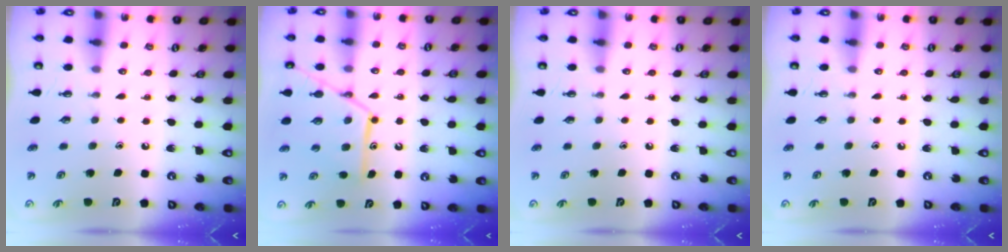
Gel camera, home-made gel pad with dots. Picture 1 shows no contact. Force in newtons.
{"total": 15.8, "press": 15.7, "slide": 1.2}
{"total": 0.0}
{"total": 0.0}